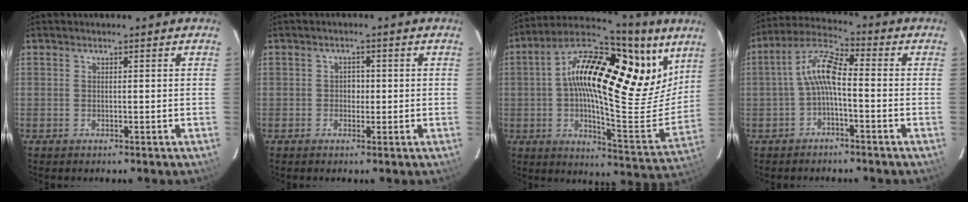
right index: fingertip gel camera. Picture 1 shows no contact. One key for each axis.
{"total": 1.9, "fx": -0.2, "fy": 1.6, "fz": 0.8, "tx": -0.012, "ty": 0.007, "tz": -0.006}
{"total": 27.4, "fx": 10.5, "fy": 10.6, "fz": 23.0, "tx": -0.359, "ty": 0.008, "tz": 0.147}
{"total": 7.0, "fx": -1.6, "fy": 2.2, "fz": 6.5, "tx": -0.146, "ty": 0.022, "tz": -0.033}